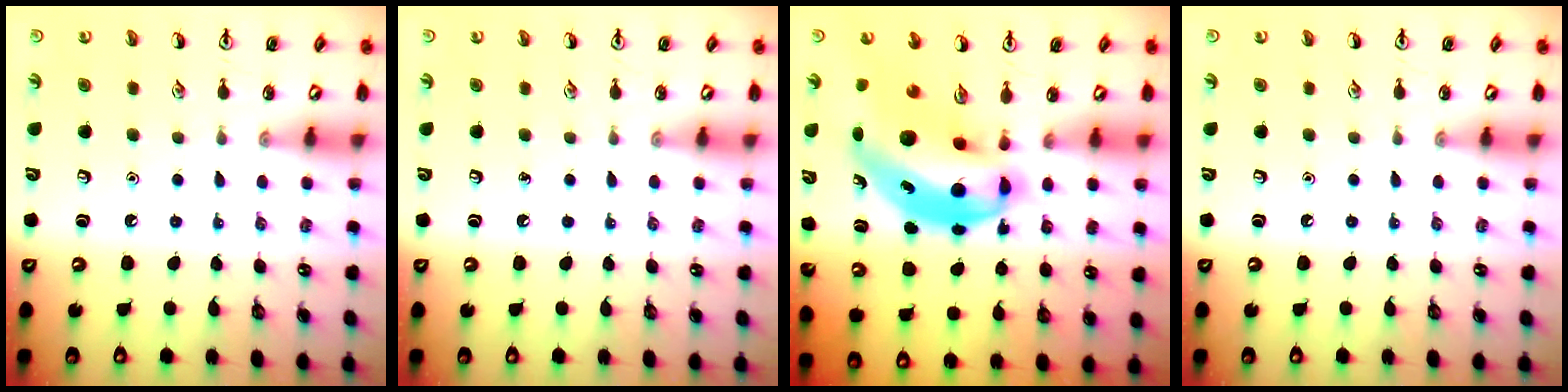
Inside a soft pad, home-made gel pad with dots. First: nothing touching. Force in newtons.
{"total": 0.0}
{"total": 10.4, "press": 9.9, "slide": 3.1}
{"total": 0.0}